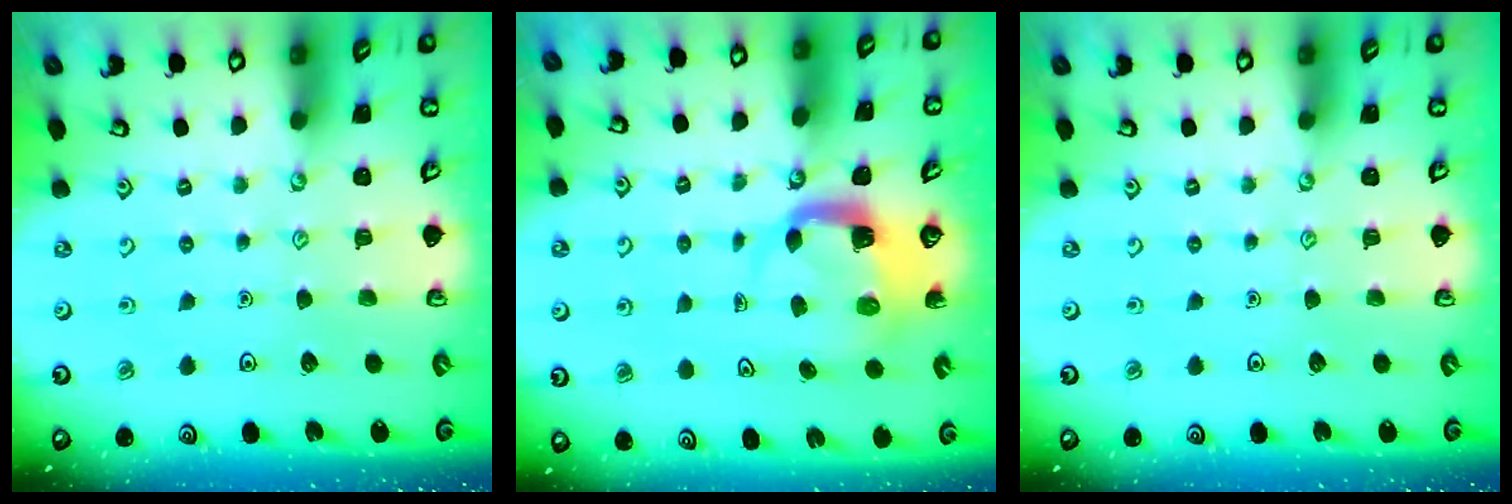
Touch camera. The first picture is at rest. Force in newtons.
{"total": 4.0, "press": 3.9, "slide": 0.5}
{"total": 0.0}